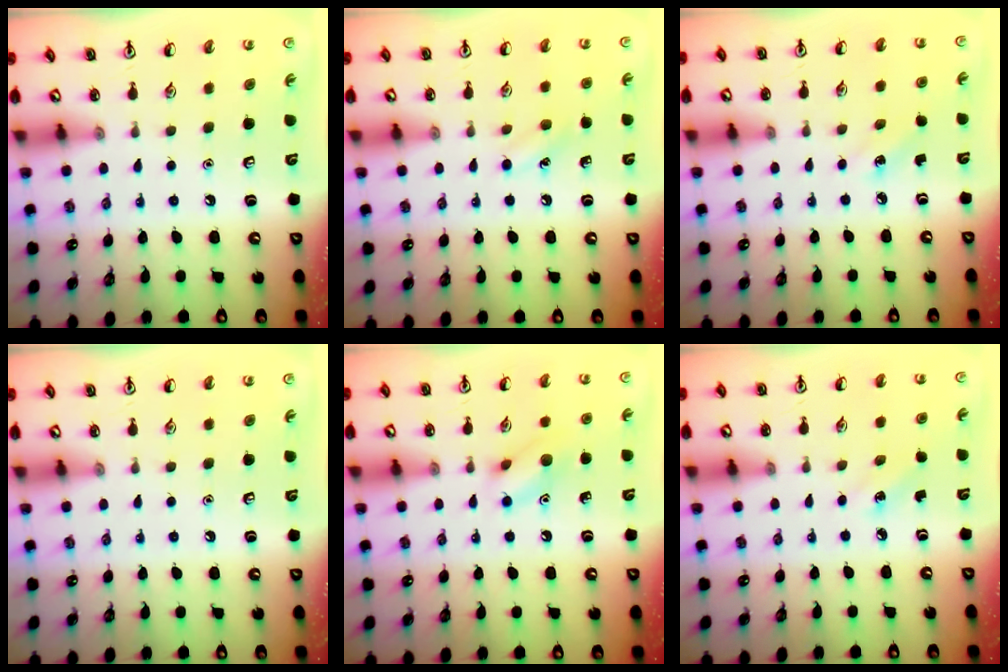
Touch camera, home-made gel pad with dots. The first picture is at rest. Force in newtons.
{"total": 6.5, "press": 6.1, "slide": 2.0}
{"total": 2.5, "press": 2.3, "slide": 0.9}
{"total": 0.0}
{"total": 8.8, "press": 8.8, "slide": 0.4}
{"total": 2.5, "press": 2.3, "slide": 0.9}